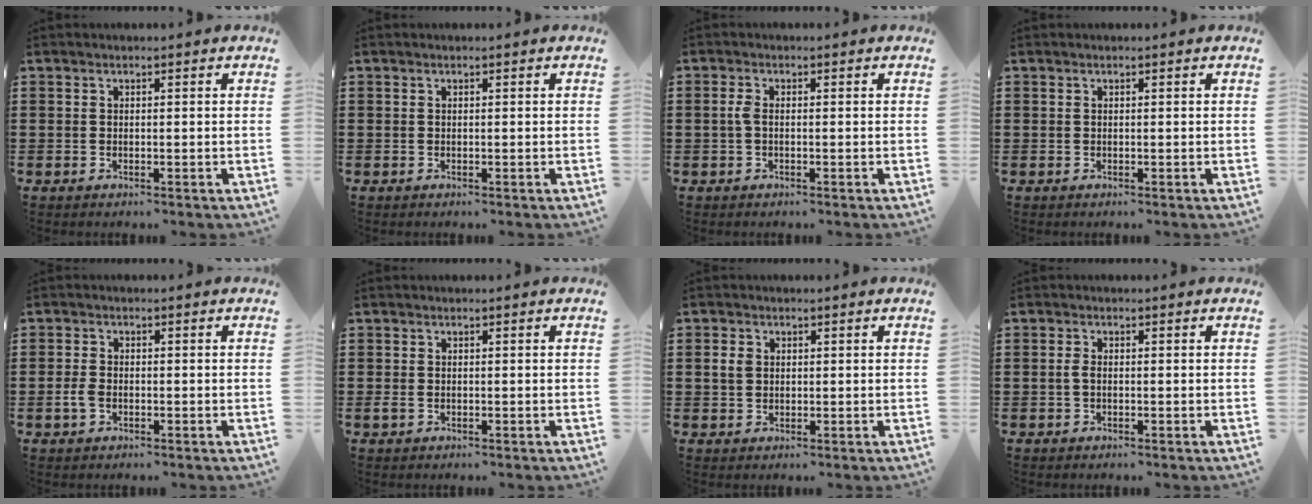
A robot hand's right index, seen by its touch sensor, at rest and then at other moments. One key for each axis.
{"total": 0.0}
{"total": 1.9, "fx": -0.2, "fy": 0.7, "fz": 1.7, "tx": -0.048, "ty": -0.006, "tz": -0.009}
{"total": 0.0}
{"total": 2.3, "fx": -0.8, "fy": 1.2, "fz": 1.8, "tx": -0.051, "ty": -0.008, "tz": -0.017}
{"total": 0.8, "fx": -0.3, "fy": 0.5, "fz": 0.6, "tx": -0.021, "ty": -0.003, "tz": -0.008}
{"total": 1.9, "fx": 0.4, "fy": 1.5, "fz": 1.2, "tx": -0.027, "ty": 0.007, "tz": 0.007}
{"total": 1.3, "fx": -0.2, "fy": 0.6, "fz": 1.1, "tx": -0.038, "ty": -0.006, "tz": -0.009}